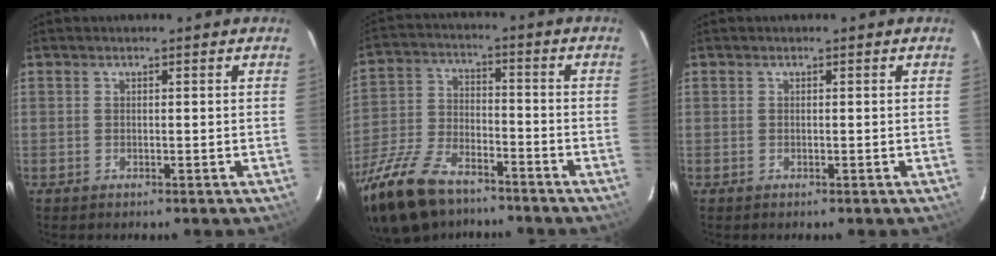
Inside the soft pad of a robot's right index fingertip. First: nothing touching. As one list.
[{"total": 21.6, "force": [-15.9, 9.3, 11.4], "torque": [-0.258, -0.028, -0.283]}, {"total": 0.0}]